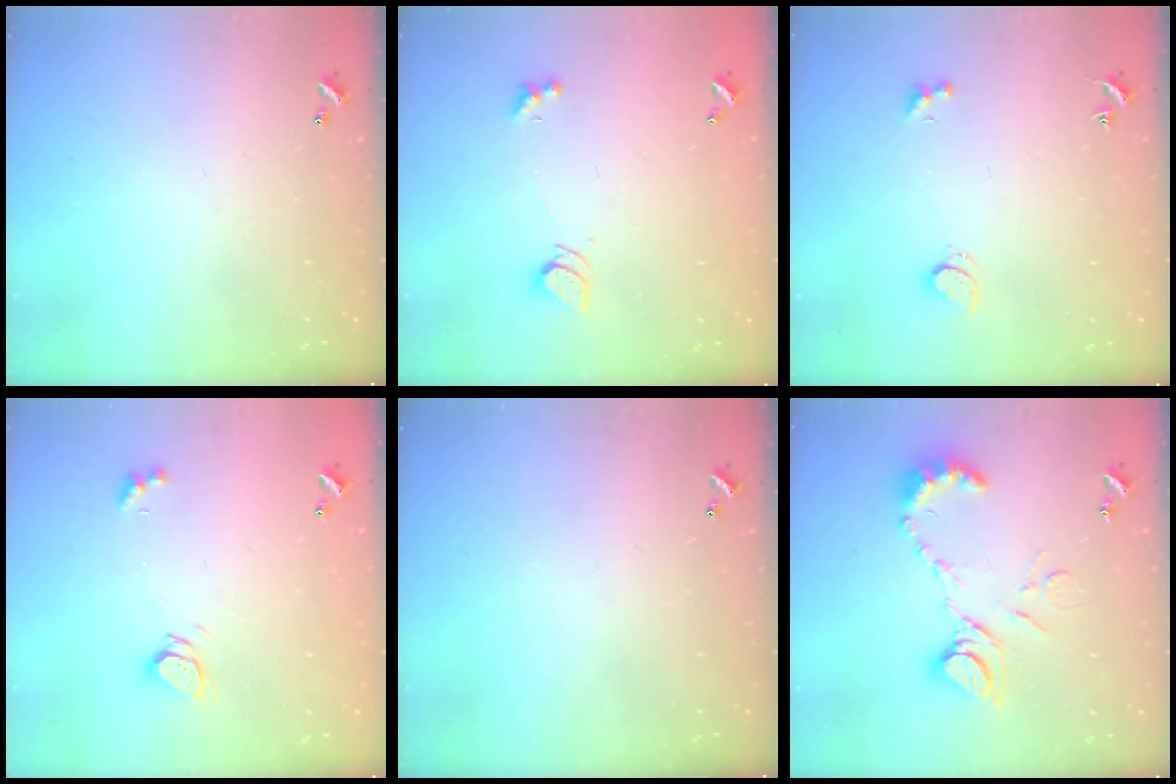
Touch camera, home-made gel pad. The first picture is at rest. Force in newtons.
{"total": 3.6, "press": 3.5, "slide": 0.7}
{"total": 2.5, "press": 2.4, "slide": 0.8}
{"total": 3.0, "press": 2.9, "slide": 0.3}
{"total": 0.0}
{"total": 13.0, "press": 13.0, "slide": 1.3}